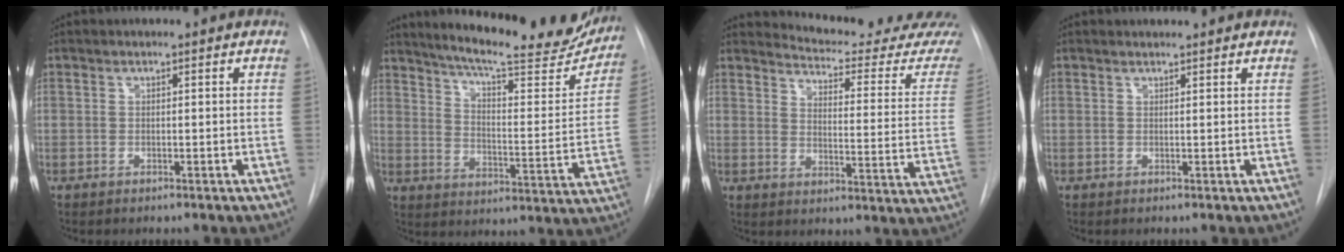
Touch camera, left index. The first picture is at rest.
{"total": 24.0, "force": [20.8, 4.0, 11.4], "torque": [-0.167, -0.054, 0.266]}
{"total": 17.0, "force": [16.7, 0.4, 3.1], "torque": [-0.037, -0.126, 0.181]}
{"total": 1.2, "force": [1.1, 0.1, 0.1], "torque": [-0.010, 0.009, 0.015]}